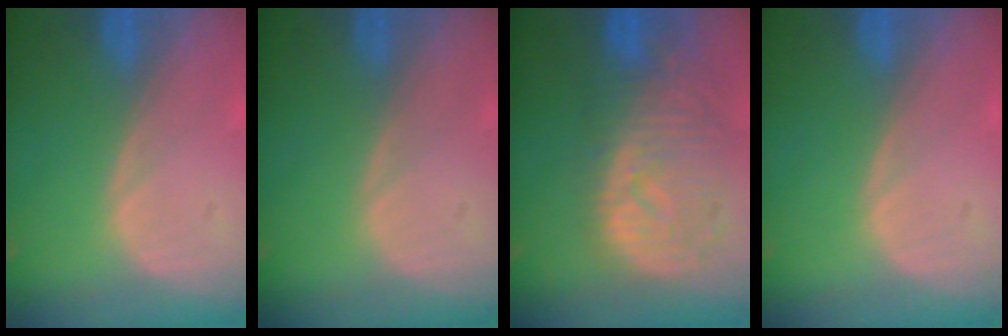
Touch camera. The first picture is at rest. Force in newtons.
{"total": 0.0}
{"total": 11.2, "press": 9.8, "slide": 5.4}
{"total": 0.0}